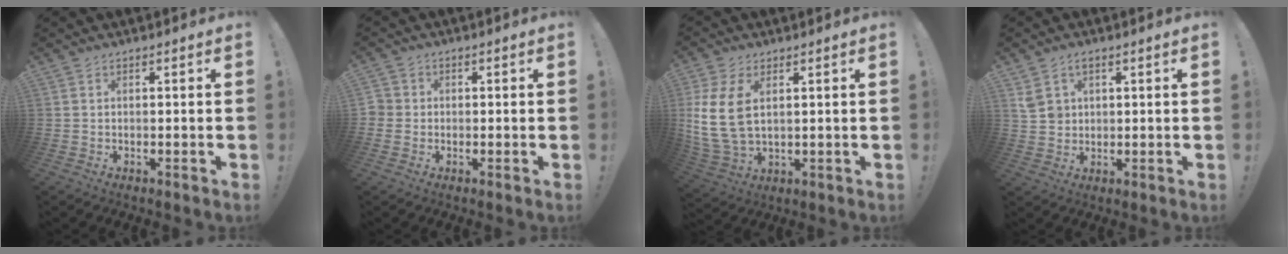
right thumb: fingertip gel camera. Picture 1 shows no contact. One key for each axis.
{"total": 2.8, "fx": -0.6, "fy": 2.6, "fz": 0.8, "tx": -0.008, "ty": 0.005, "tz": -0.012}
{"total": 11.8, "fx": 2.8, "fy": 7.0, "fz": 9.1, "tx": -0.189, "ty": -0.017, "tz": 0.055}
{"total": 4.6, "fx": 2.2, "fy": 3.5, "fz": 1.9, "tx": -0.028, "ty": -0.009, "tz": 0.043}